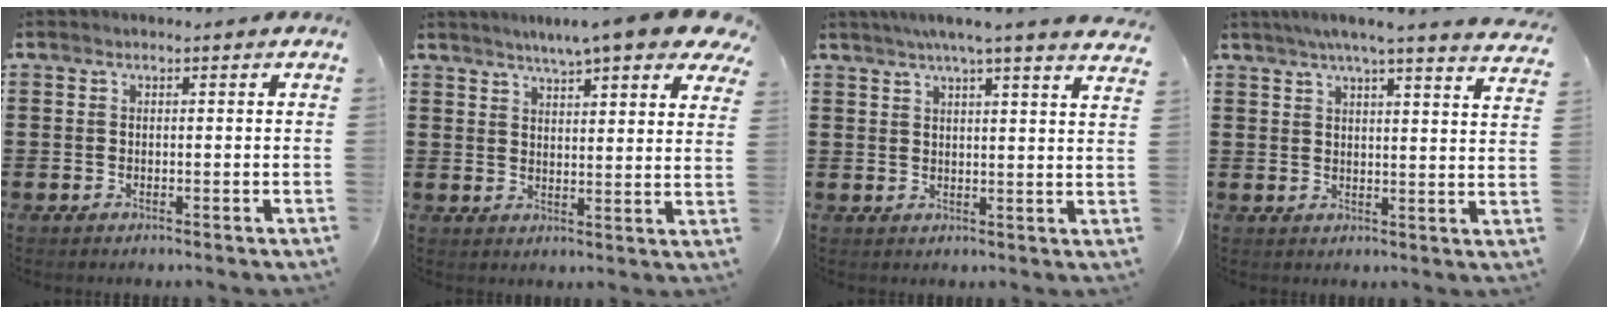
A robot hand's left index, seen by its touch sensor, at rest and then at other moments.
{"total": 6.8, "force": [6.0, 0.3, 3.3], "torque": [-0.068, -0.022, 0.102]}
{"total": 4.8, "force": [4.1, -0.8, 2.4], "torque": [-0.058, -0.012, 0.071]}
{"total": 5.2, "force": [4.5, -0.6, 2.4], "torque": [-0.064, -0.019, 0.077]}